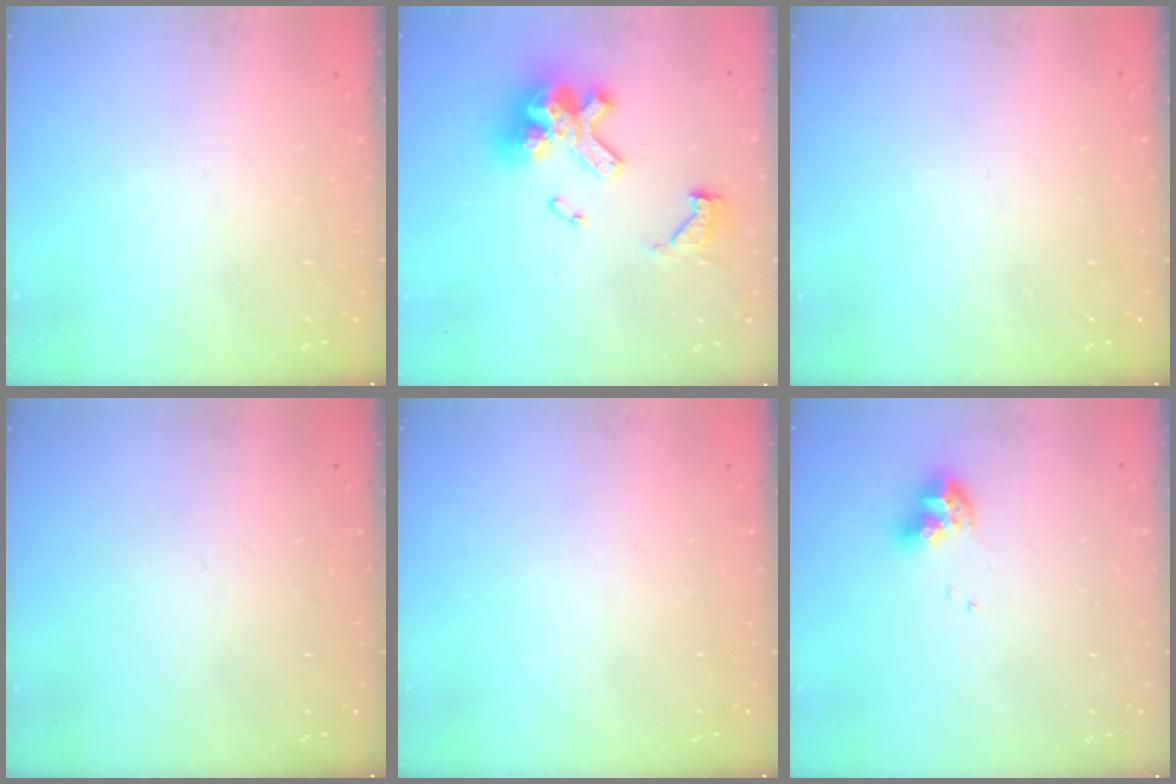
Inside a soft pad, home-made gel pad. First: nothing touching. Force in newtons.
{"total": 17.2, "press": 17.2, "slide": 1.6}
{"total": 0.0}
{"total": 0.0}
{"total": 0.0}
{"total": 9.5, "press": 9.4, "slide": 1.1}